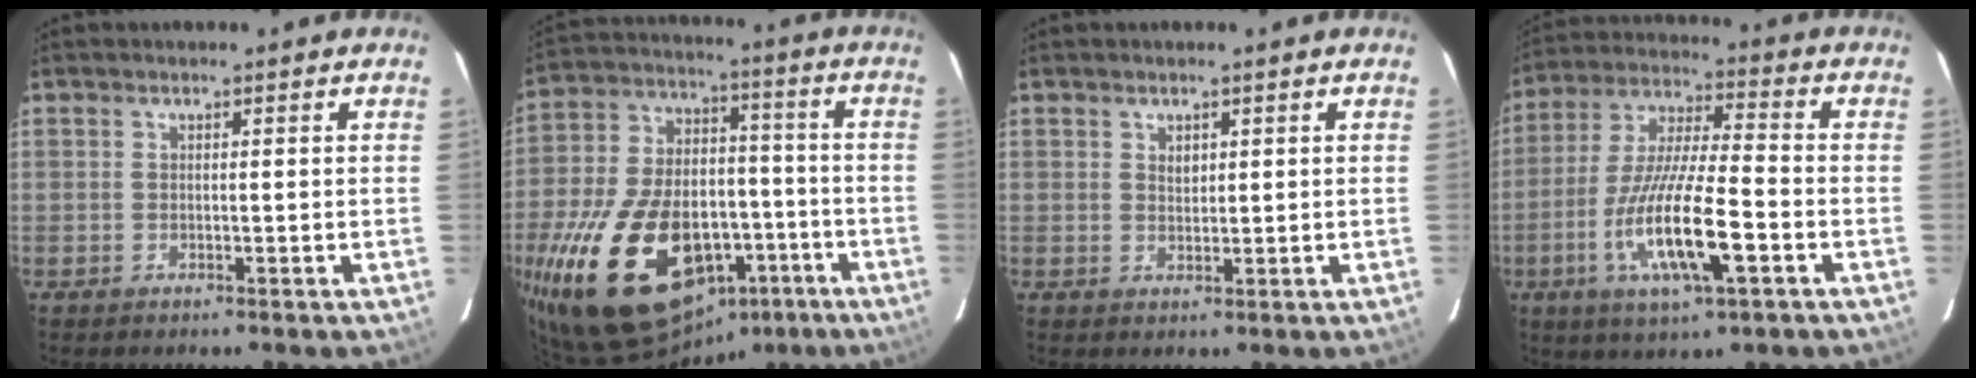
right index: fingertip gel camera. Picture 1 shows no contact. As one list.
[{"total": 32.5, "force": [-14.7, 18.5, 22.3], "torque": [-0.465, -0.004, -0.212]}, {"total": 1.6, "force": [0.7, 1.1, 0.8], "torque": [-0.010, 0.004, 0.013]}, {"total": 16.2, "force": [-5.9, 3.2, 14.8], "torque": [-0.301, -0.018, -0.109]}]